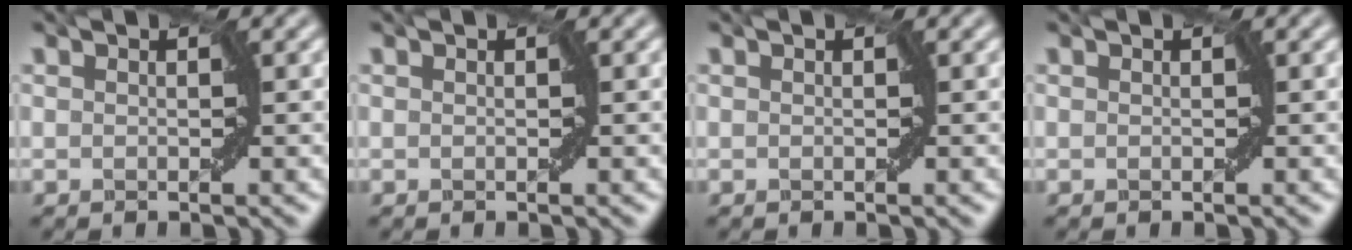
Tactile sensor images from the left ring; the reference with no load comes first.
{"total": 0.0}
{"total": 0.0}
{"total": 0.0}